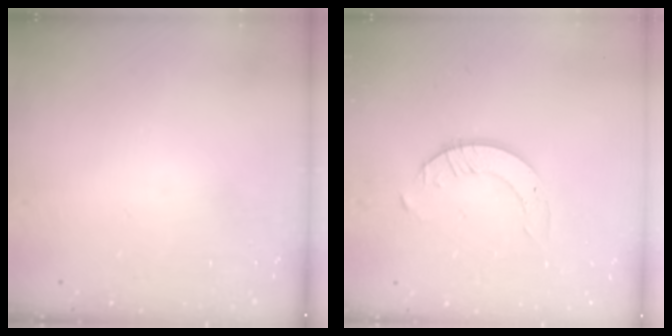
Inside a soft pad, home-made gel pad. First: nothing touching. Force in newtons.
{"total": 3.3, "press": 3.3, "slide": 0.3}